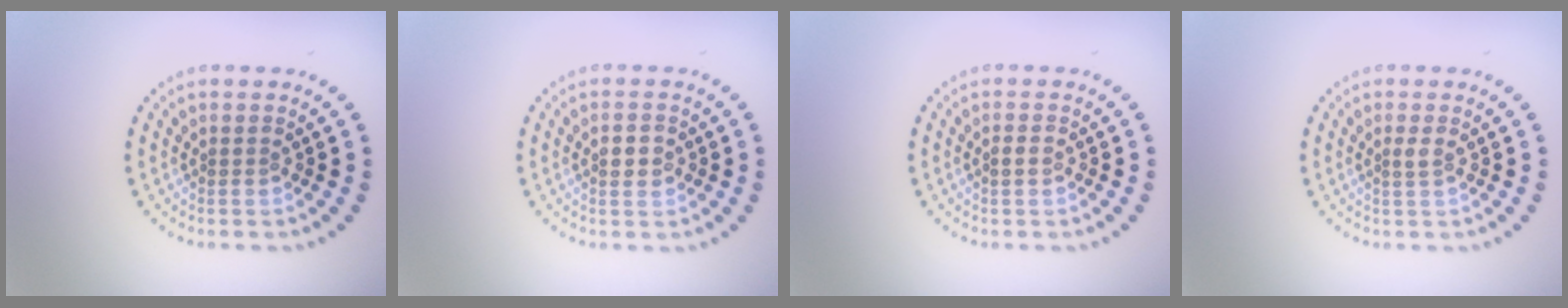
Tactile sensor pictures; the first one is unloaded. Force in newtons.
{"total": 1.6, "press": 1.6, "slide": 0.0}
{"total": 0.8, "press": 0.8, "slide": 0.1}
{"total": 0.7, "press": 0.6, "slide": 0.4}